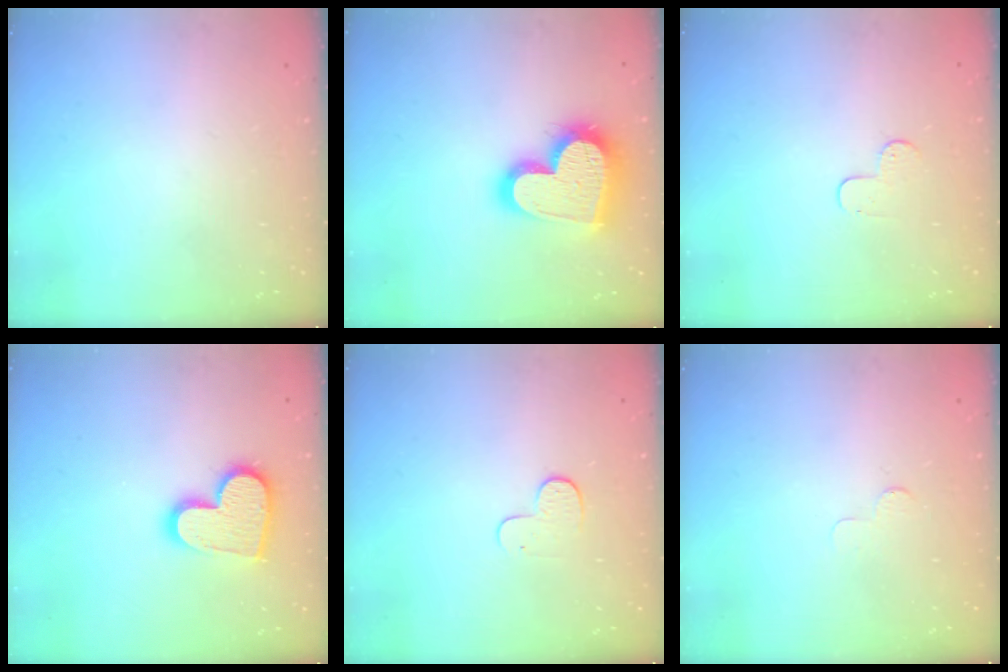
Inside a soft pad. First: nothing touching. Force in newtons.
{"total": 21.6, "press": 21.6, "slide": 1.8}
{"total": 3.7, "press": 3.7, "slide": 0.4}
{"total": 13.7, "press": 13.7, "slide": 0.8}
{"total": 6.4, "press": 6.4, "slide": 0.5}
{"total": 2.1, "press": 2.1, "slide": 0.2}